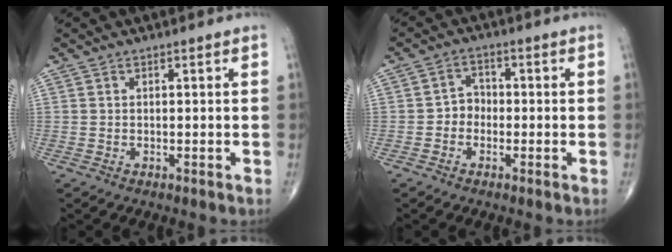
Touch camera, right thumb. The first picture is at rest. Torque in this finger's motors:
{"motor_torque": [0.01, 0.01, 0.17, 0.21, 0.03]}